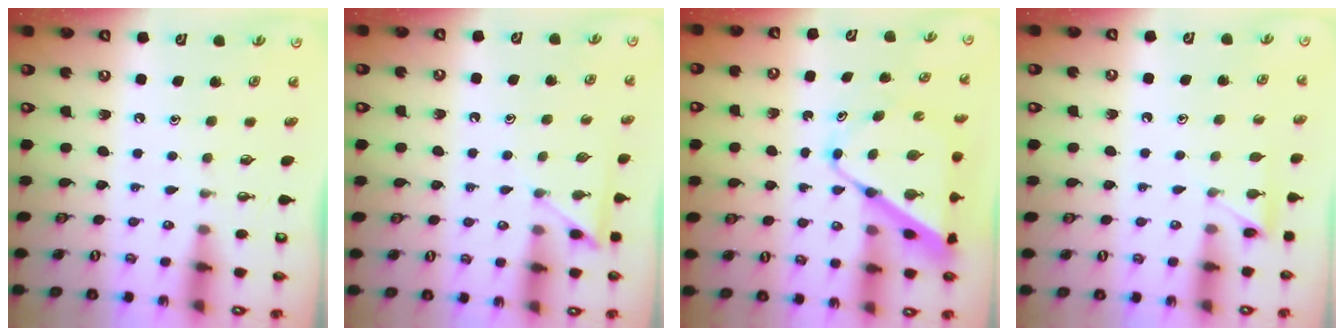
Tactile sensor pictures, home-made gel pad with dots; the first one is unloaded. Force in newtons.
{"total": 5.9, "press": 5.8, "slide": 0.7}
{"total": 11.6, "press": 11.5, "slide": 1.0}
{"total": 6.6, "press": 6.6, "slide": 0.6}